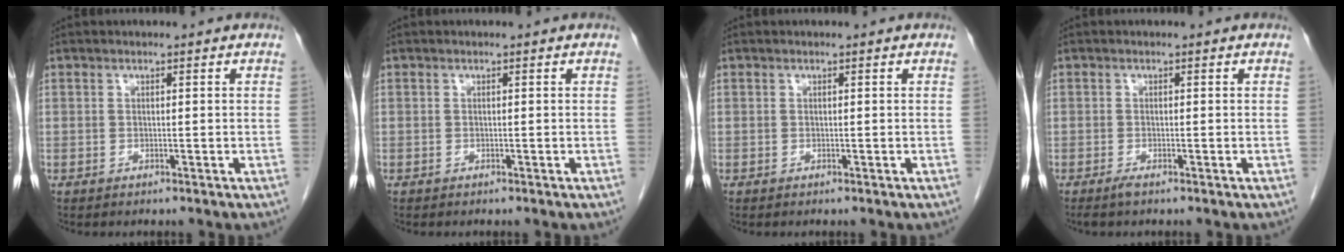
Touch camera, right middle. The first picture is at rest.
{"total": 0.0}
{"total": 0.0}
{"total": 0.9, "force": [-0.7, -0.1, 0.6], "torque": [-0.015, -0.003, -0.015]}